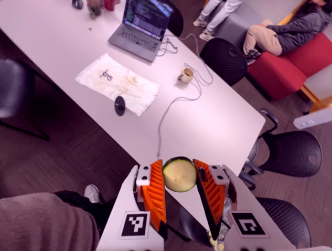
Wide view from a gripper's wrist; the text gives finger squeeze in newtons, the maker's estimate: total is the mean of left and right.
{"total": 8.5, "left": 8.2, "right": 8.8}